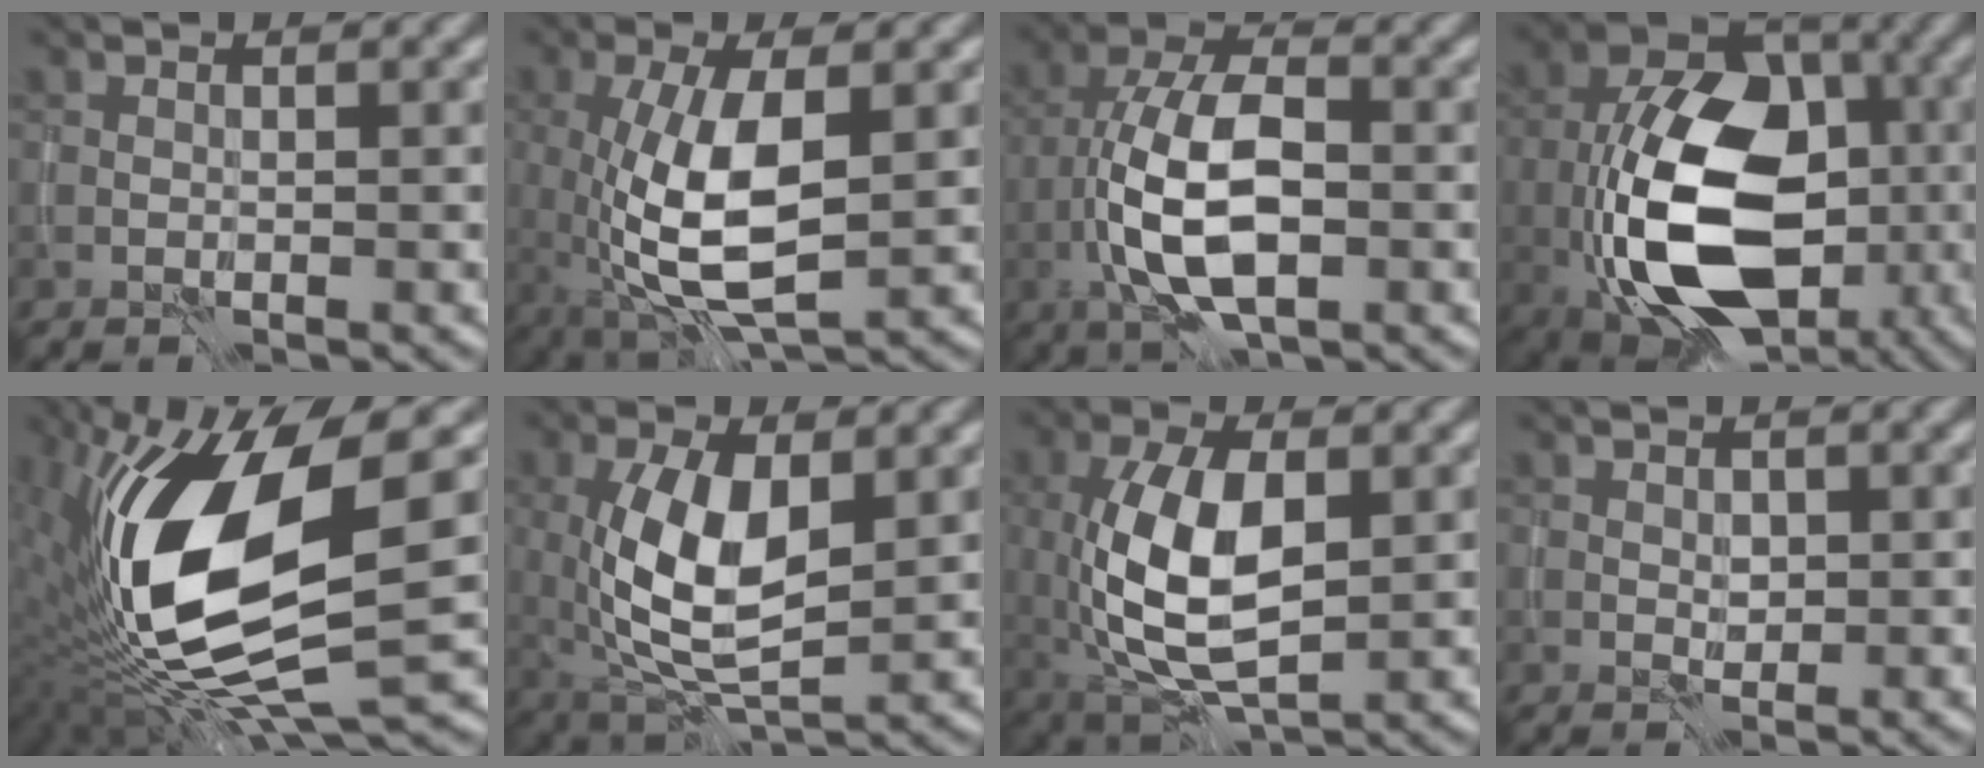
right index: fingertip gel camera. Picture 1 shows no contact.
{"total": 8.1, "force": [-0.6, 3.1, 7.4], "torque": [-0.160, -0.010, -0.009]}
{"total": 9.2, "force": [-2.4, 4.1, 7.9], "torque": [-0.148, 0.010, -0.047]}
{"total": 14.4, "force": [-4.2, 8.8, 10.6], "torque": [-0.184, -0.014, -0.077]}
{"total": 15.8, "force": [-0.4, 5.6, 14.8], "torque": [-0.300, -0.002, -0.008]}
{"total": 8.3, "force": [0.5, 3.8, 7.3], "torque": [-0.153, -0.004, 0.011]}
{"total": 9.2, "force": [-0.1, 4.4, 8.0], "torque": [-0.166, -0.001, 0.000]}
{"total": 1.0, "force": [0.1, 0.7, 0.6], "torque": [-0.011, -0.003, 0.005]}